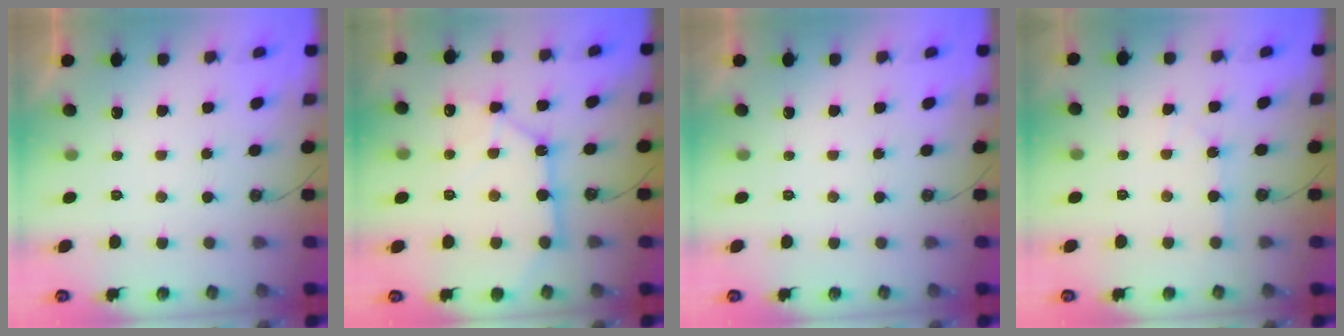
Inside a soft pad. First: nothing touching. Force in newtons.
{"total": 15.8, "press": 15.6, "slide": 2.1}
{"total": 0.0}
{"total": 2.0, "press": 2.0, "slide": 0.2}